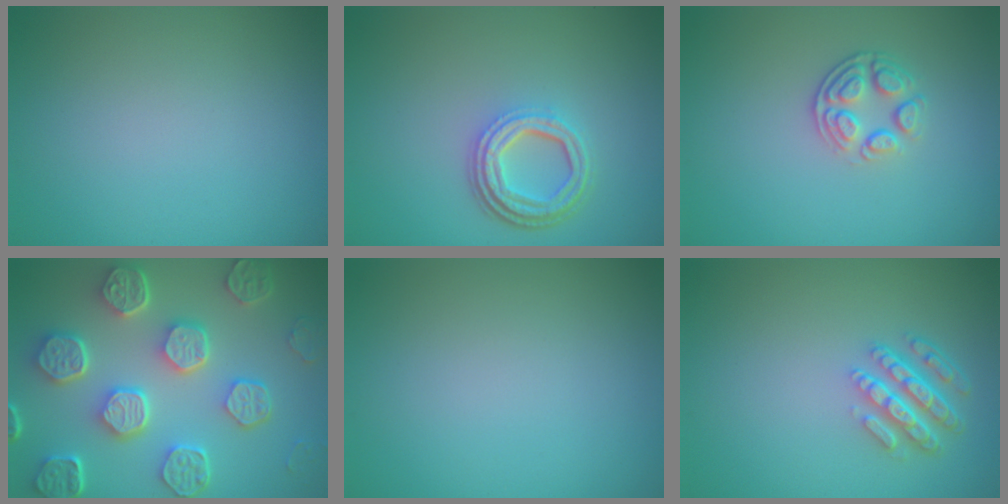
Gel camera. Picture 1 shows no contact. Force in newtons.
{"total": 4.2, "press": 3.1, "slide": 2.7}
{"total": 3.0, "press": 2.3, "slide": 1.9}
{"total": 8.3, "press": 6.2, "slide": 5.6}
{"total": 0.0}
{"total": 4.5, "press": 3.4, "slide": 3.0}